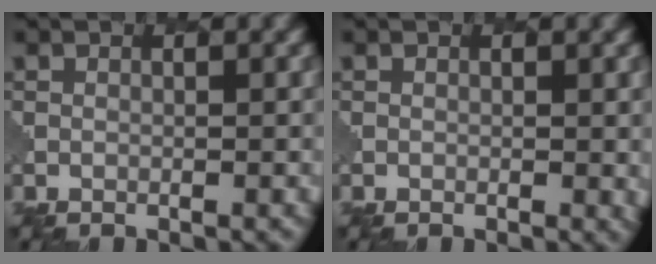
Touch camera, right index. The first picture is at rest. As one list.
[{"total": 1.1, "force": [-0.1, 0.4, 1.0], "torque": [-0.017, -0.003, -0.001]}]